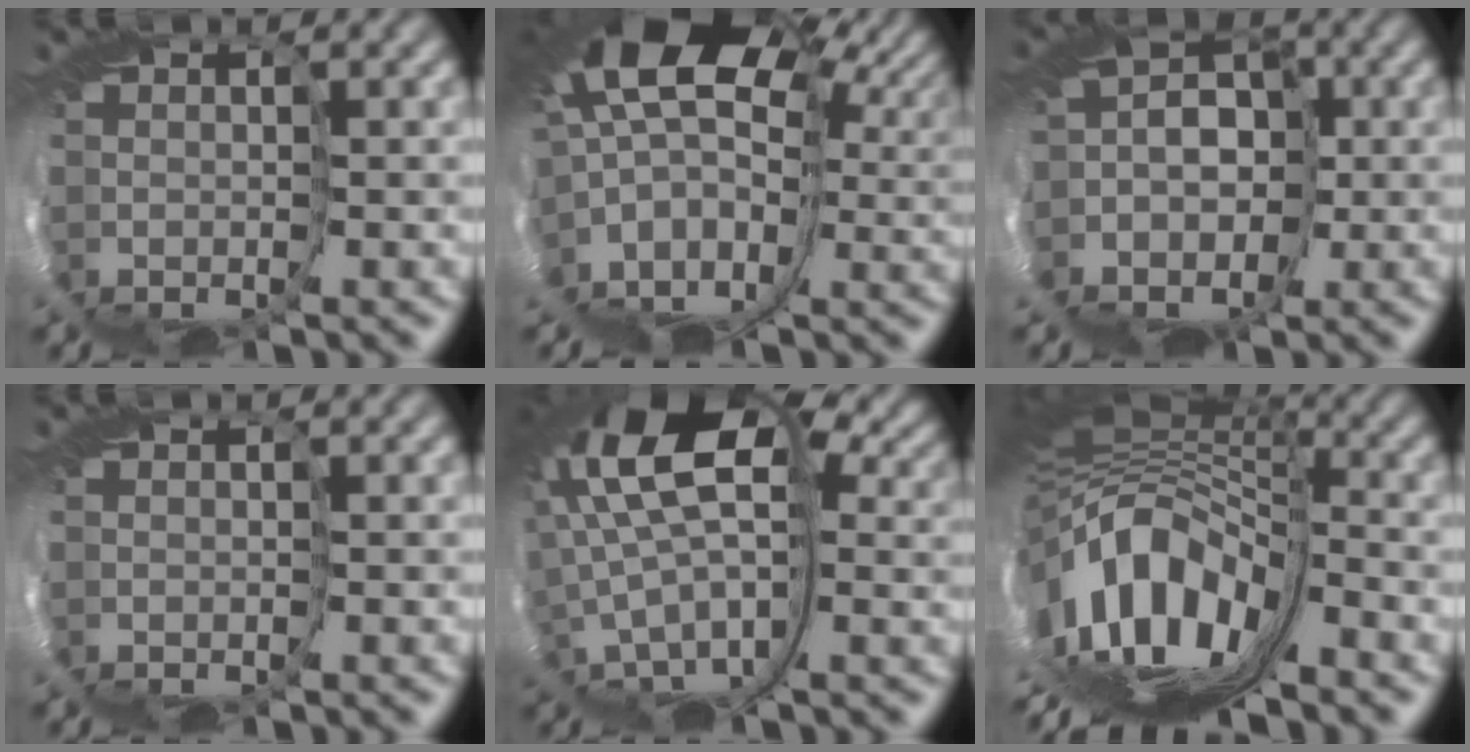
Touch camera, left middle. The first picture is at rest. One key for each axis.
{"total": 12.5, "fx": 2.9, "fy": 6.0, "fz": 10.6, "tx": -0.195, "ty": 0.005, "tz": 0.064}
{"total": 5.6, "fx": -2.1, "fy": 4.8, "fz": 2.2, "tx": -0.062, "ty": 0.025, "tz": -0.063}
{"total": 0.0}
{"total": 11.6, "fx": 4.4, "fy": 4.3, "fz": 9.8, "tx": -0.224, "ty": 0.006, "tz": 0.092}
{"total": 10.9, "fx": -3.8, "fy": 4.3, "fz": 9.3, "tx": -0.214, "ty": 0.016, "tz": -0.066}